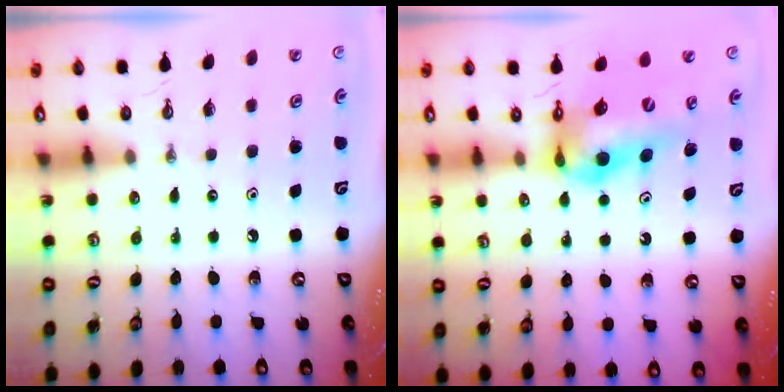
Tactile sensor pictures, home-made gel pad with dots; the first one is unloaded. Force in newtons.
{"total": 14.3, "press": 13.7, "slide": 4.2}